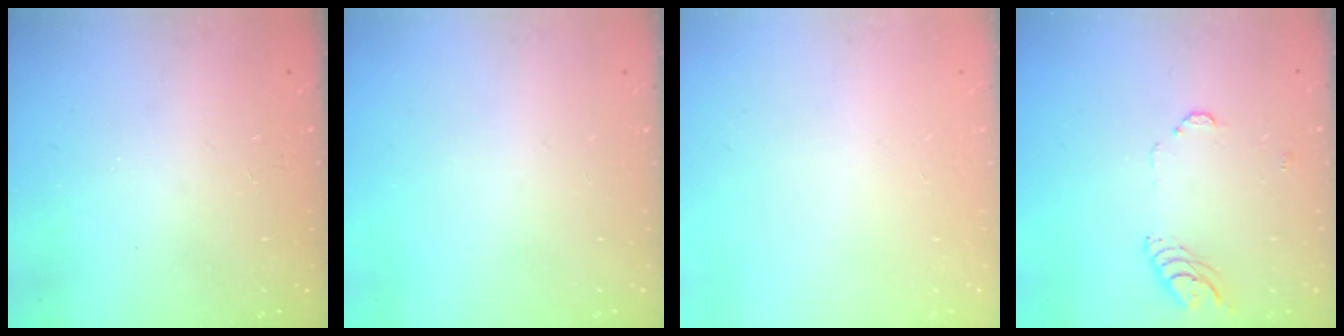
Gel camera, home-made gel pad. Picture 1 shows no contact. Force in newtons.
{"total": 0.0}
{"total": 0.0}
{"total": 7.5, "press": 7.5, "slide": 0.7}